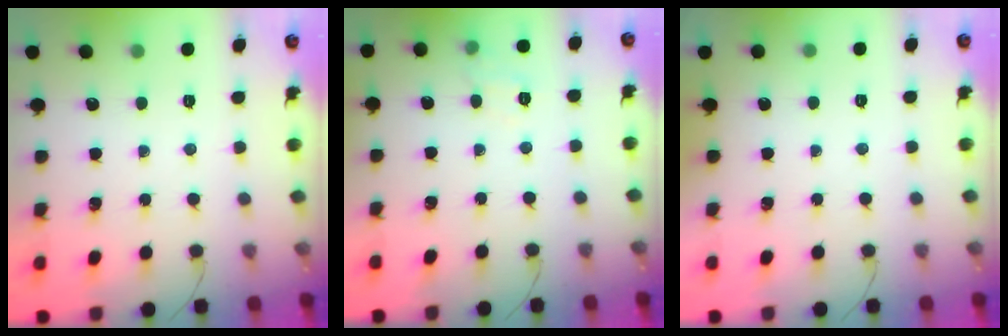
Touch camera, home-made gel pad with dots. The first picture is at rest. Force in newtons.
{"total": 7.4, "press": 7.3, "slide": 1.6}
{"total": 1.8, "press": 1.7, "slide": 0.3}